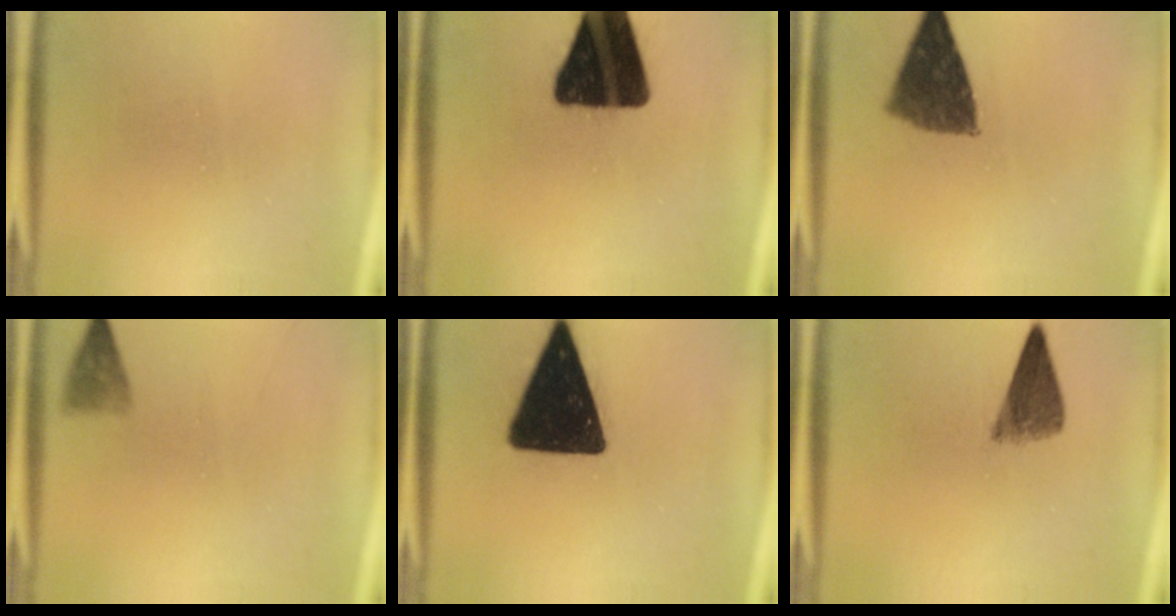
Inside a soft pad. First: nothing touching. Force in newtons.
{"total": 19.3}
{"total": 8.5}
{"total": 2.0}
{"total": 18.5}
{"total": 5.3}